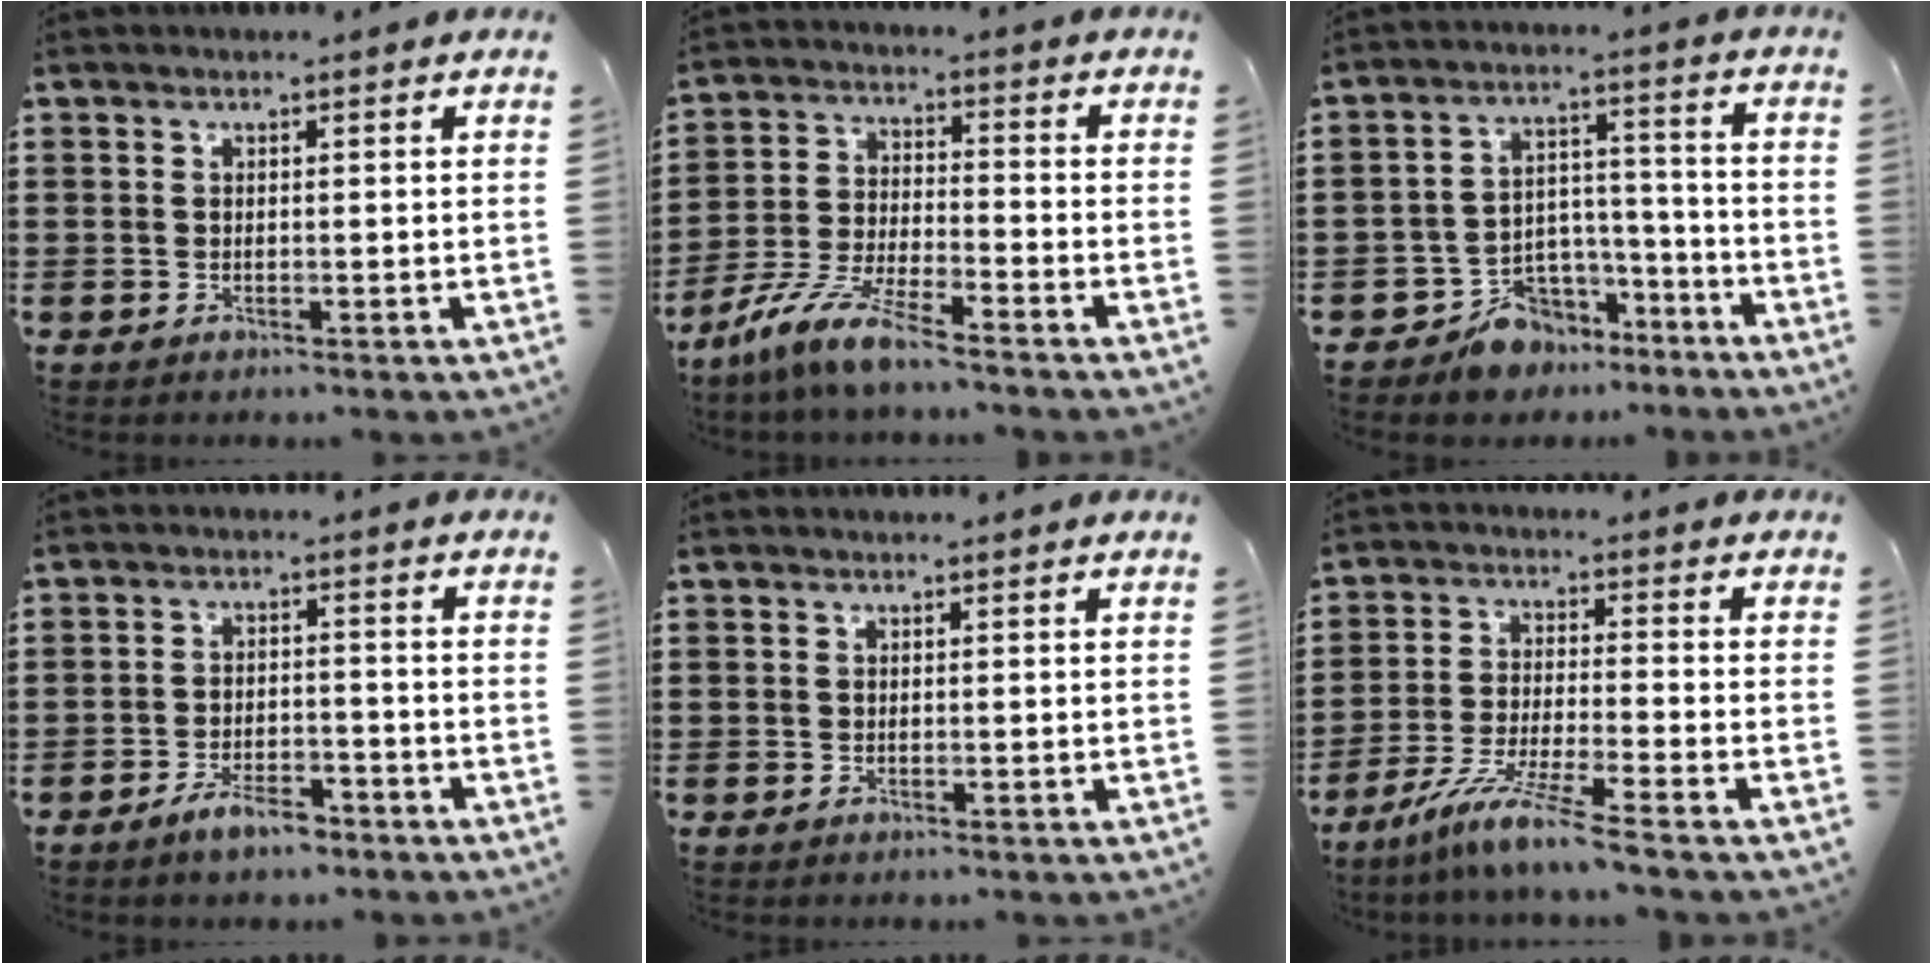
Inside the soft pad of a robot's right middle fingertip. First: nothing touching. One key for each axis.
{"total": 8.1, "fx": -7.0, "fy": 0.4, "fz": 4.1, "tx": -0.101, "ty": -0.006, "tz": -0.144}
{"total": 7.3, "fx": -6.4, "fy": 3.4, "fz": 0.3, "tx": -0.014, "ty": 0.021, "tz": -0.124}
{"total": 4.7, "fx": -3.8, "fy": 1.5, "fz": 2.3, "tx": -0.050, "ty": 0.006, "tz": -0.074}
{"total": 0.0}
{"total": 7.8, "fx": -6.5, "fy": -0.5, "fz": 4.3, "tx": -0.094, "ty": -0.018, "tz": -0.128}